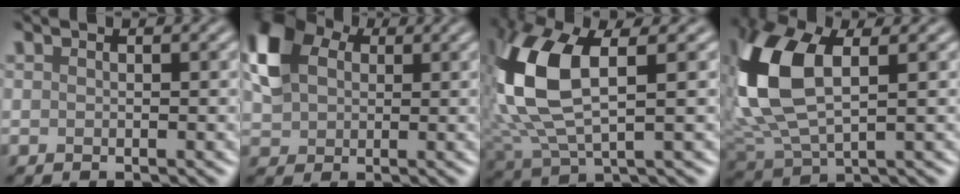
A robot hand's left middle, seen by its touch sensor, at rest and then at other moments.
{"total": 6.3, "force": [1.9, 4.7, 3.7], "torque": [-0.100, 0.014, 0.031]}
{"total": 10.3, "force": [1.6, 4.8, 8.9], "torque": [-0.216, 0.008, 0.029]}
{"total": 9.3, "force": [1.5, 5.0, 7.7], "torque": [-0.186, 0.005, 0.025]}